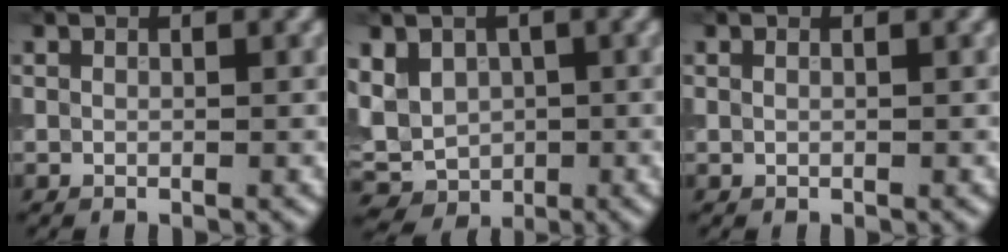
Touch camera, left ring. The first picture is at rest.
{"total": 5.7, "force": [0.7, 4.7, 3.3], "torque": [-0.061, 0.009, 0.007]}
{"total": 0.0}